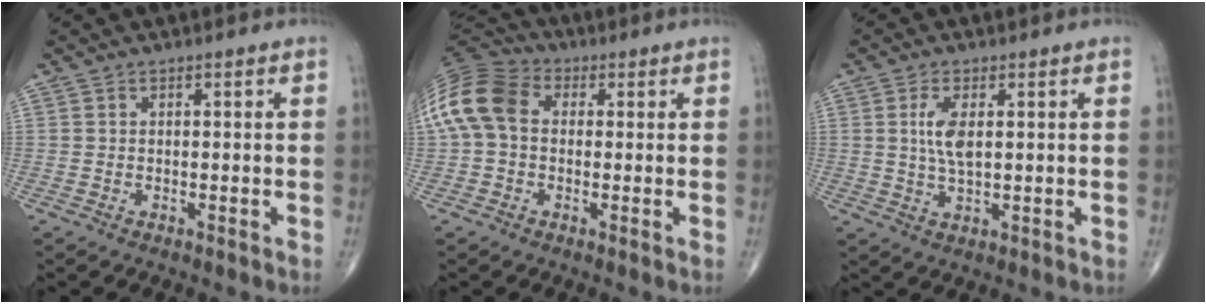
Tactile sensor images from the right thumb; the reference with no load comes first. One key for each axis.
{"total": 12.7, "fx": 1.3, "fy": 9.3, "fz": 8.6, "tx": -0.176, "ty": 0.037, "tz": 0.013}
{"total": 5.2, "fx": 1.1, "fy": 2.1, "fz": 4.6, "tx": -0.097, "ty": -0.006, "tz": 0.025}